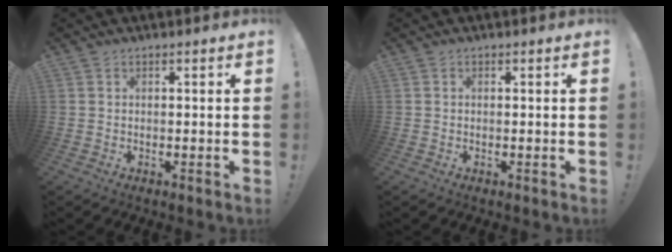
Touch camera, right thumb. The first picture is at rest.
{"total": 0.0}